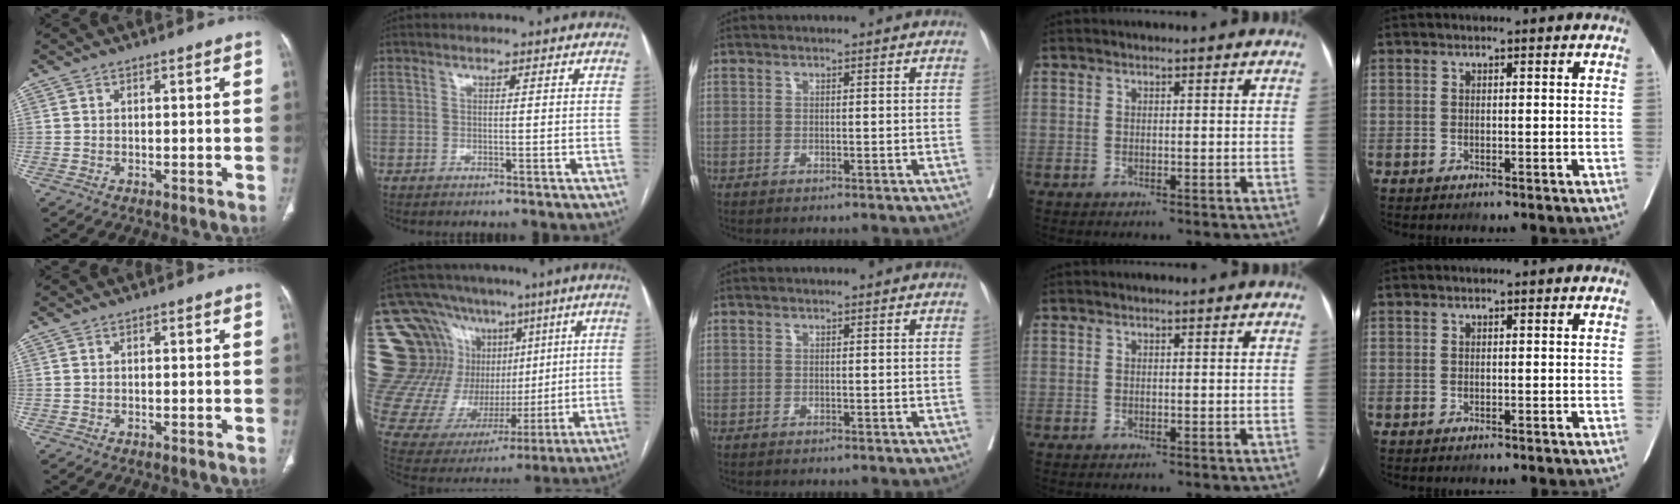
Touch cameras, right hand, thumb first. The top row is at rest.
{"index": {"total": 23.2, "force": [8.3, 18.5, 11.3], "torque": [-0.221, 0.091, 0.180]}}